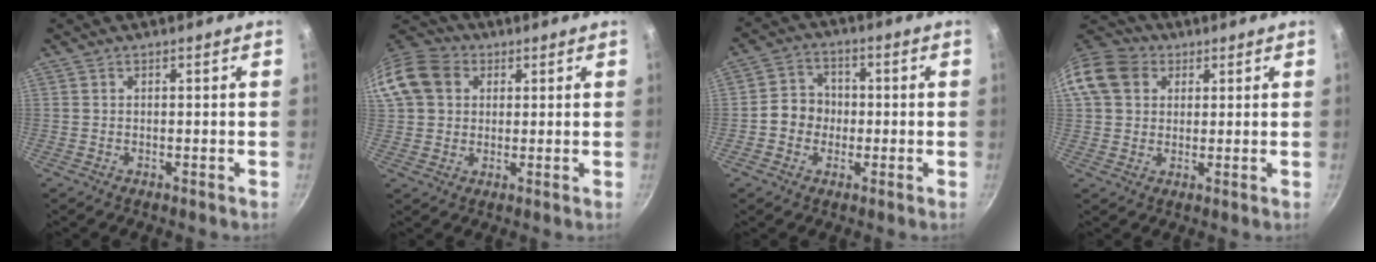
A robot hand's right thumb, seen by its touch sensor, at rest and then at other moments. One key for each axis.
{"total": 14.4, "fx": 3.9, "fy": 11.7, "fz": 7.4, "tx": -0.147, "ty": 0.027, "tz": 0.058}
{"total": 6.4, "fx": -0.9, "fy": 5.7, "fz": 2.6, "tx": -0.012, "ty": 0.019, "tz": -0.029}
{"total": 11.5, "fx": 3.4, "fy": 9.4, "fz": 5.7, "tx": -0.094, "ty": 0.019, "tz": 0.048}